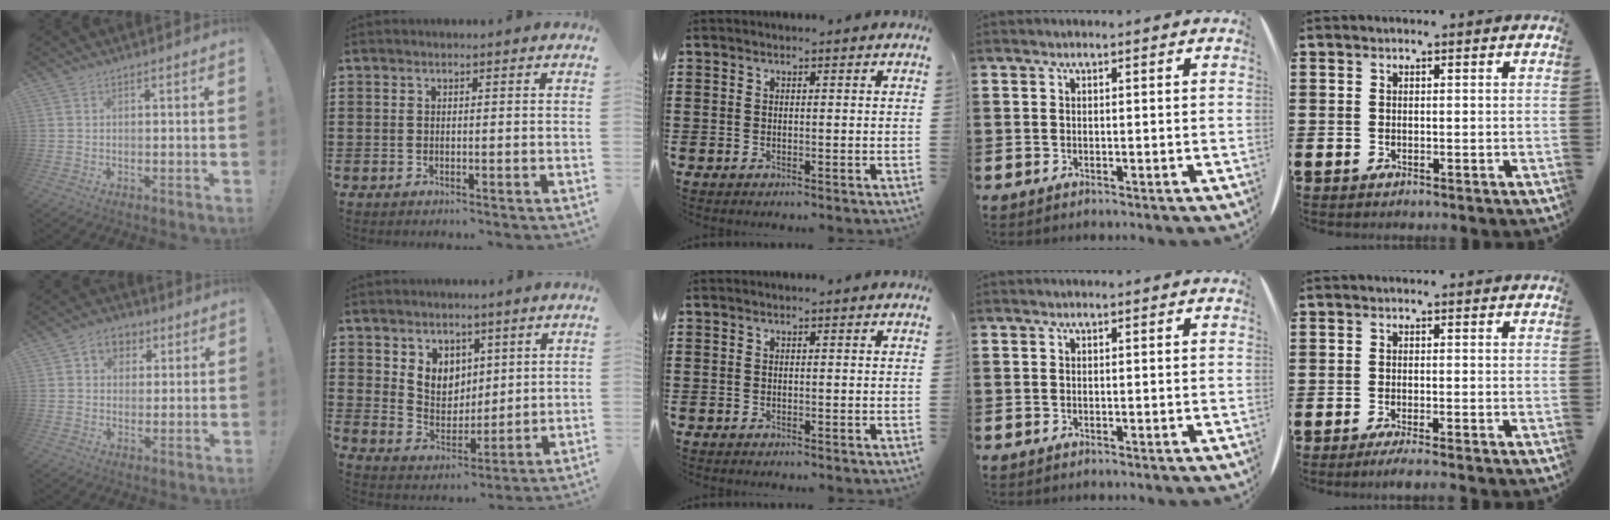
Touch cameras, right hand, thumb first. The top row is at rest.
{"thumb": {"total": 7.1, "force": [3.0, 5.8, 2.9], "torque": [-0.033, -0.009, 0.056]}, "index": {"total": 6.2, "force": [3.7, 4.9, 0.7], "torque": [-0.038, -0.007, 0.069]}, "little": {"total": 1.3, "force": [-0.9, 0.0, 1.0], "torque": [-0.014, 0.000, -0.017]}}